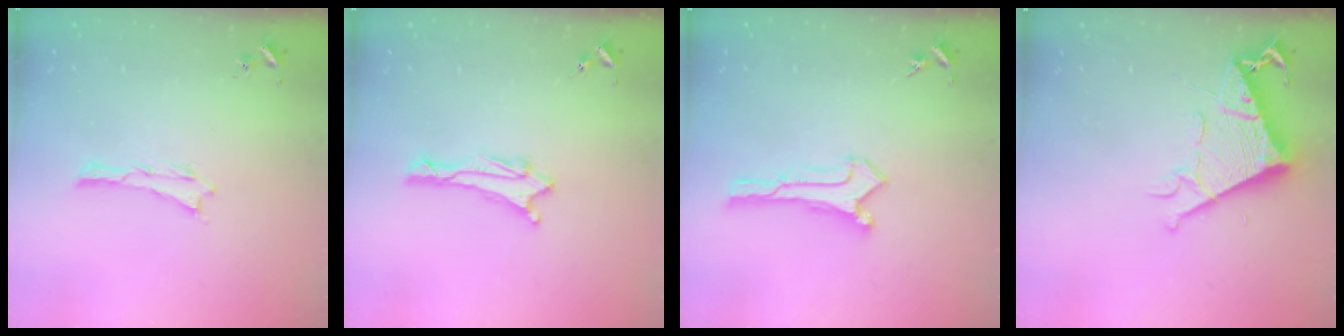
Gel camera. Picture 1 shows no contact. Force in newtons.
{"total": 2.0, "press": 1.8, "slide": 0.8}
{"total": 0.0}
{"total": 9.6, "press": 9.6, "slide": 0.9}